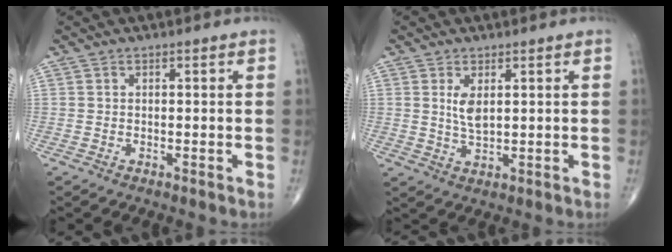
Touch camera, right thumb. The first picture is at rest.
{"total": 4.0, "force": [1.1, 1.8, 3.4], "torque": [-0.064, -0.011, 0.027]}